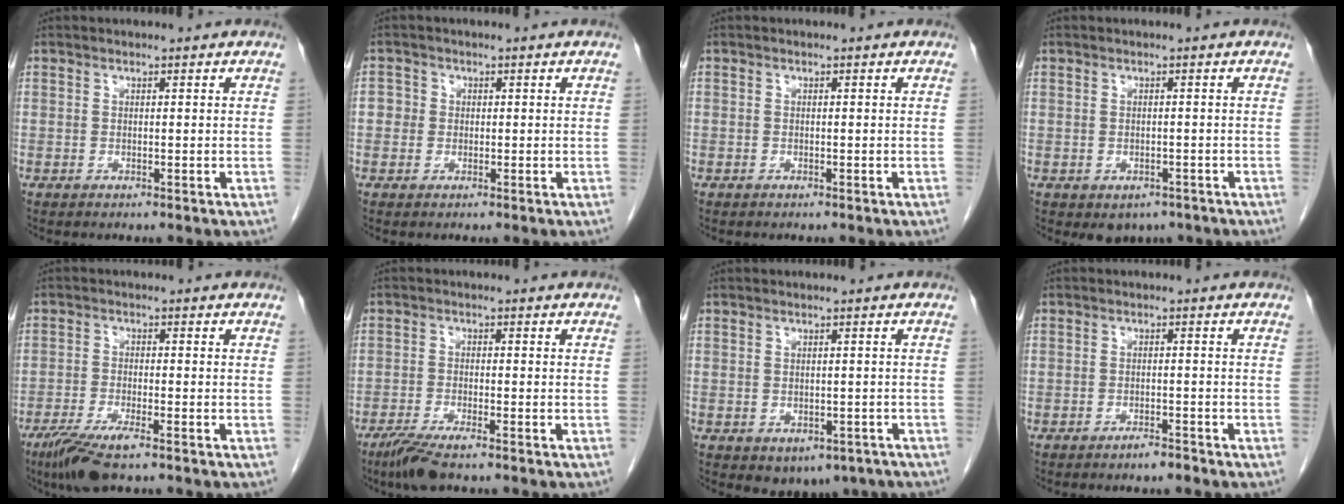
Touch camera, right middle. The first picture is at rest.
{"total": 2.1, "force": [-0.2, 2.0, 0.3], "torque": [0.008, 0.008, -0.007]}
{"total": 0.0}
{"total": 3.5, "force": [-2.4, 2.3, 1.3], "torque": [-0.006, 0.003, -0.023]}
{"total": 6.6, "force": [-4.4, 0.8, 4.8], "torque": [-0.095, -0.016, -0.078]}
{"total": 5.0, "force": [-3.6, 0.5, 3.3], "torque": [-0.069, -0.013, -0.067]}
{"total": 5.2, "force": [-3.2, 3.5, 2.3], "torque": [-0.012, 0.002, -0.034]}
{"total": 1.7, "force": [-1.5, 0.1, 0.8], "torque": [-0.015, 0.000, -0.023]}